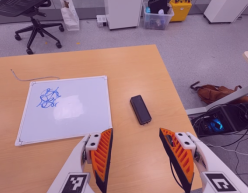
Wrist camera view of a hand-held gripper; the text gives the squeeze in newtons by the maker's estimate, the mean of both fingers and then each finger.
{"total": 0.0}